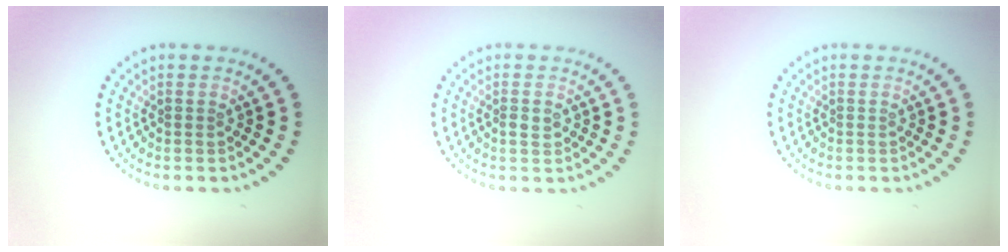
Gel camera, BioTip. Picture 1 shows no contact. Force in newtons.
{"total": 1.2, "press": 1.1, "slide": 0.3}
{"total": 0.0}